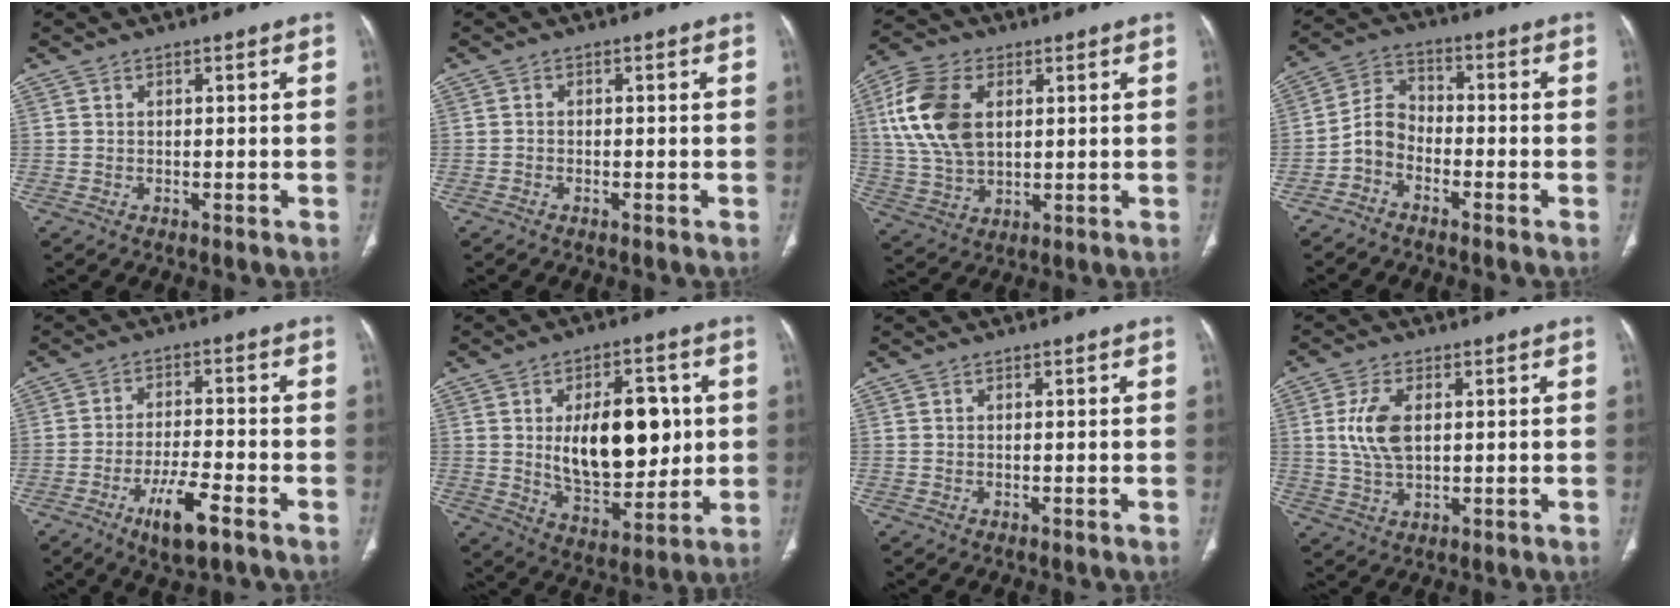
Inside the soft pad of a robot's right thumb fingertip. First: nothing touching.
{"total": 0.5, "force": [-0.5, 0.2, 0.2], "torque": [-0.004, 0.001, -0.013]}
{"total": 14.4, "force": [3.5, 8.9, 10.7], "torque": [-0.220, 0.001, 0.070]}
{"total": 5.6, "force": [-3.0, 3.8, 2.8], "torque": [-0.048, 0.036, -0.073]}
{"total": 8.4, "force": [-4.7, 2.2, 6.6], "torque": [-0.119, 0.016, -0.081]}
{"total": 18.2, "force": [2.0, 10.0, 15.0], "torque": [-0.185, -0.013, 0.042]}
{"total": 0.0}
{"total": 7.6, "force": [1.4, 4.2, 6.2], "torque": [-0.131, -0.003, 0.030]}